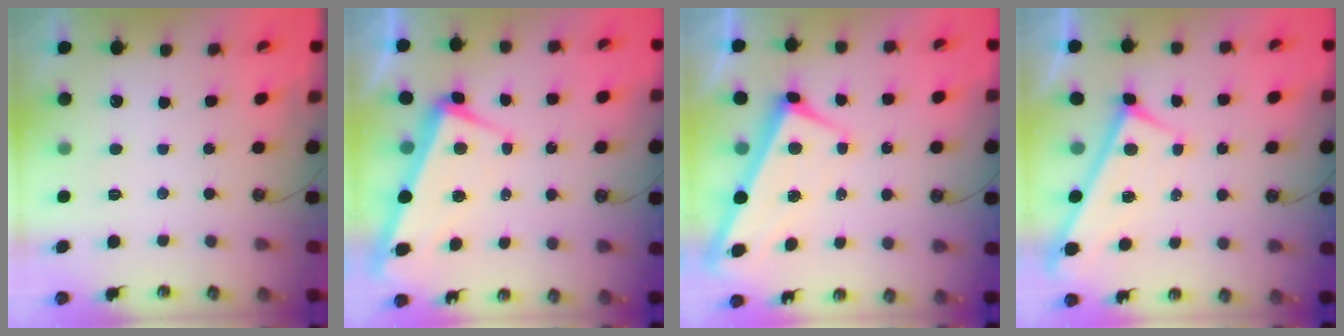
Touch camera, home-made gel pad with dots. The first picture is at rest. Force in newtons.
{"total": 2.0, "press": 1.8, "slide": 1.0}
{"total": 1.0, "press": 0.7, "slide": 0.8}
{"total": 0.0}